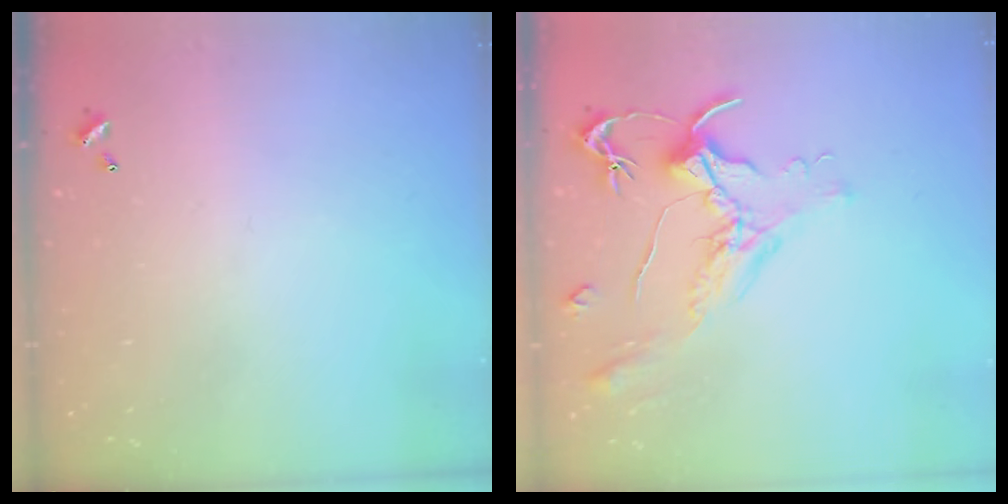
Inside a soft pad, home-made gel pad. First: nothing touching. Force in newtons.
{"total": 1.6, "press": 1.5, "slide": 0.7}